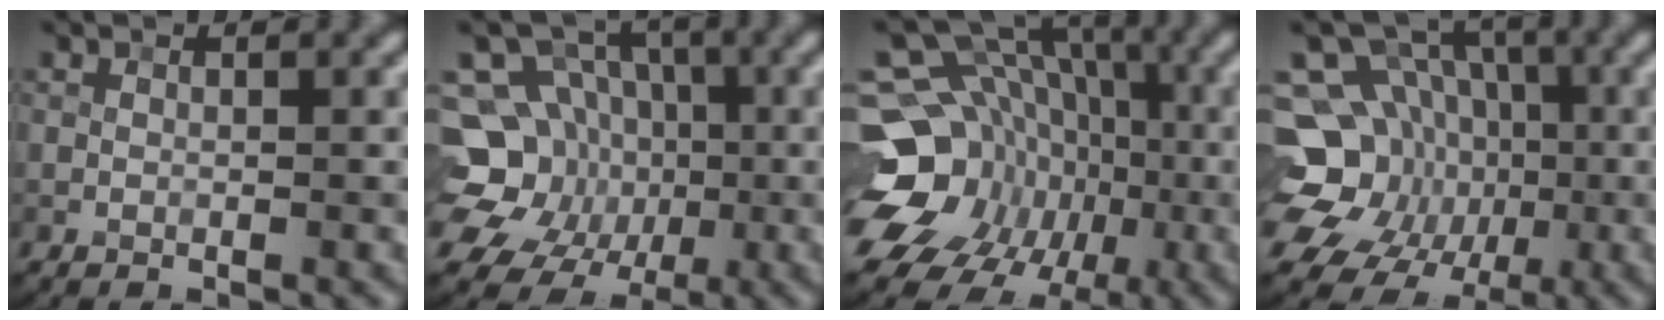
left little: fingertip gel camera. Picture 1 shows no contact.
{"total": 12.4, "force": [-1.7, 11.3, 4.9], "torque": [-0.115, 0.013, -0.050]}
{"total": 17.5, "force": [-5.1, 14.5, 8.4], "torque": [-0.150, -0.009, -0.093]}
{"total": 14.6, "force": [-2.6, 12.9, 6.3], "torque": [-0.150, -0.001, -0.052]}